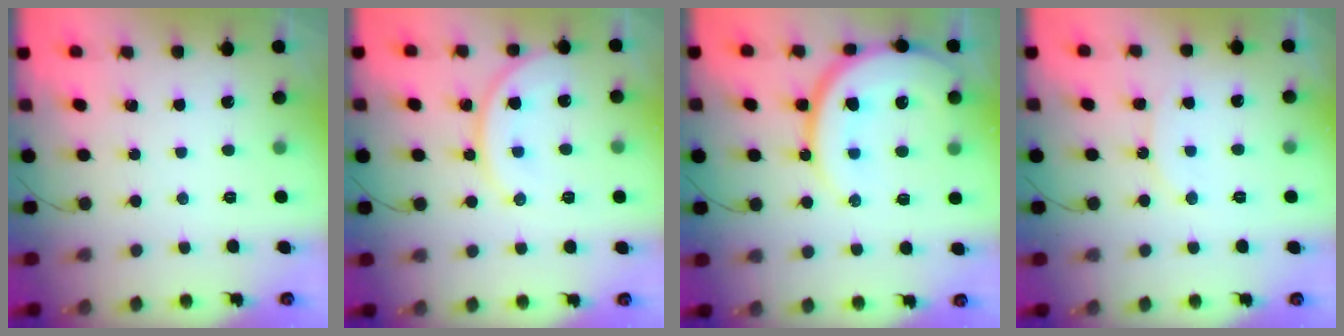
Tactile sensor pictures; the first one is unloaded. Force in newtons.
{"total": 11.4, "press": 11.4, "slide": 0.7}
{"total": 17.1, "press": 17.1, "slide": 1.4}
{"total": 7.6, "press": 7.6, "slide": 0.7}